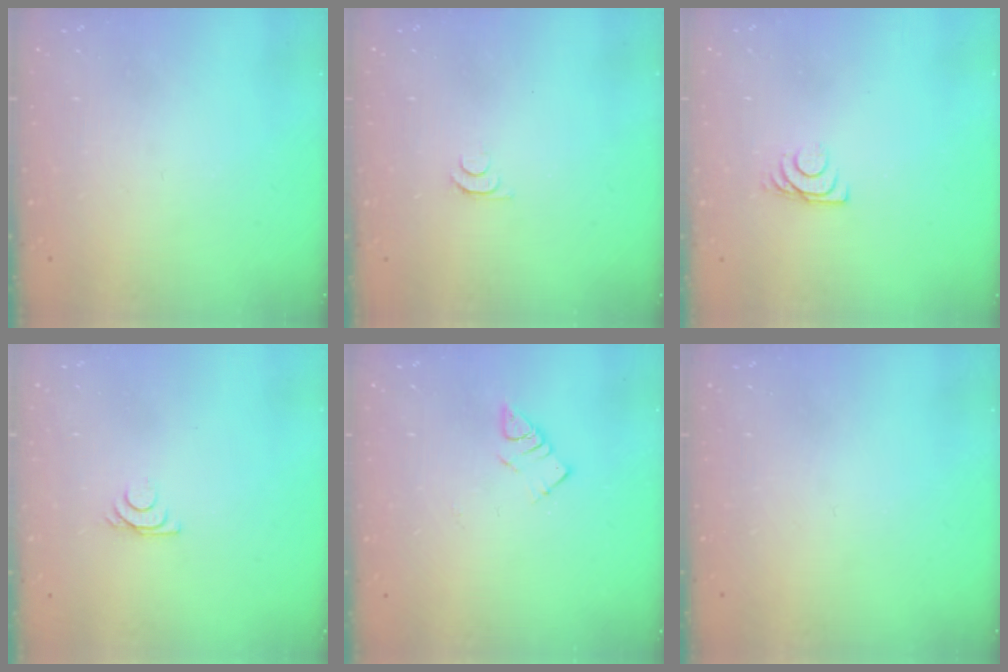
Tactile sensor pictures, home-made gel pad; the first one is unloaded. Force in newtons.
{"total": 4.4, "press": 4.3, "slide": 0.6}
{"total": 5.4, "press": 5.3, "slide": 0.7}
{"total": 6.2, "press": 6.2, "slide": 0.8}
{"total": 4.6, "press": 4.6, "slide": 0.2}
{"total": 0.0}